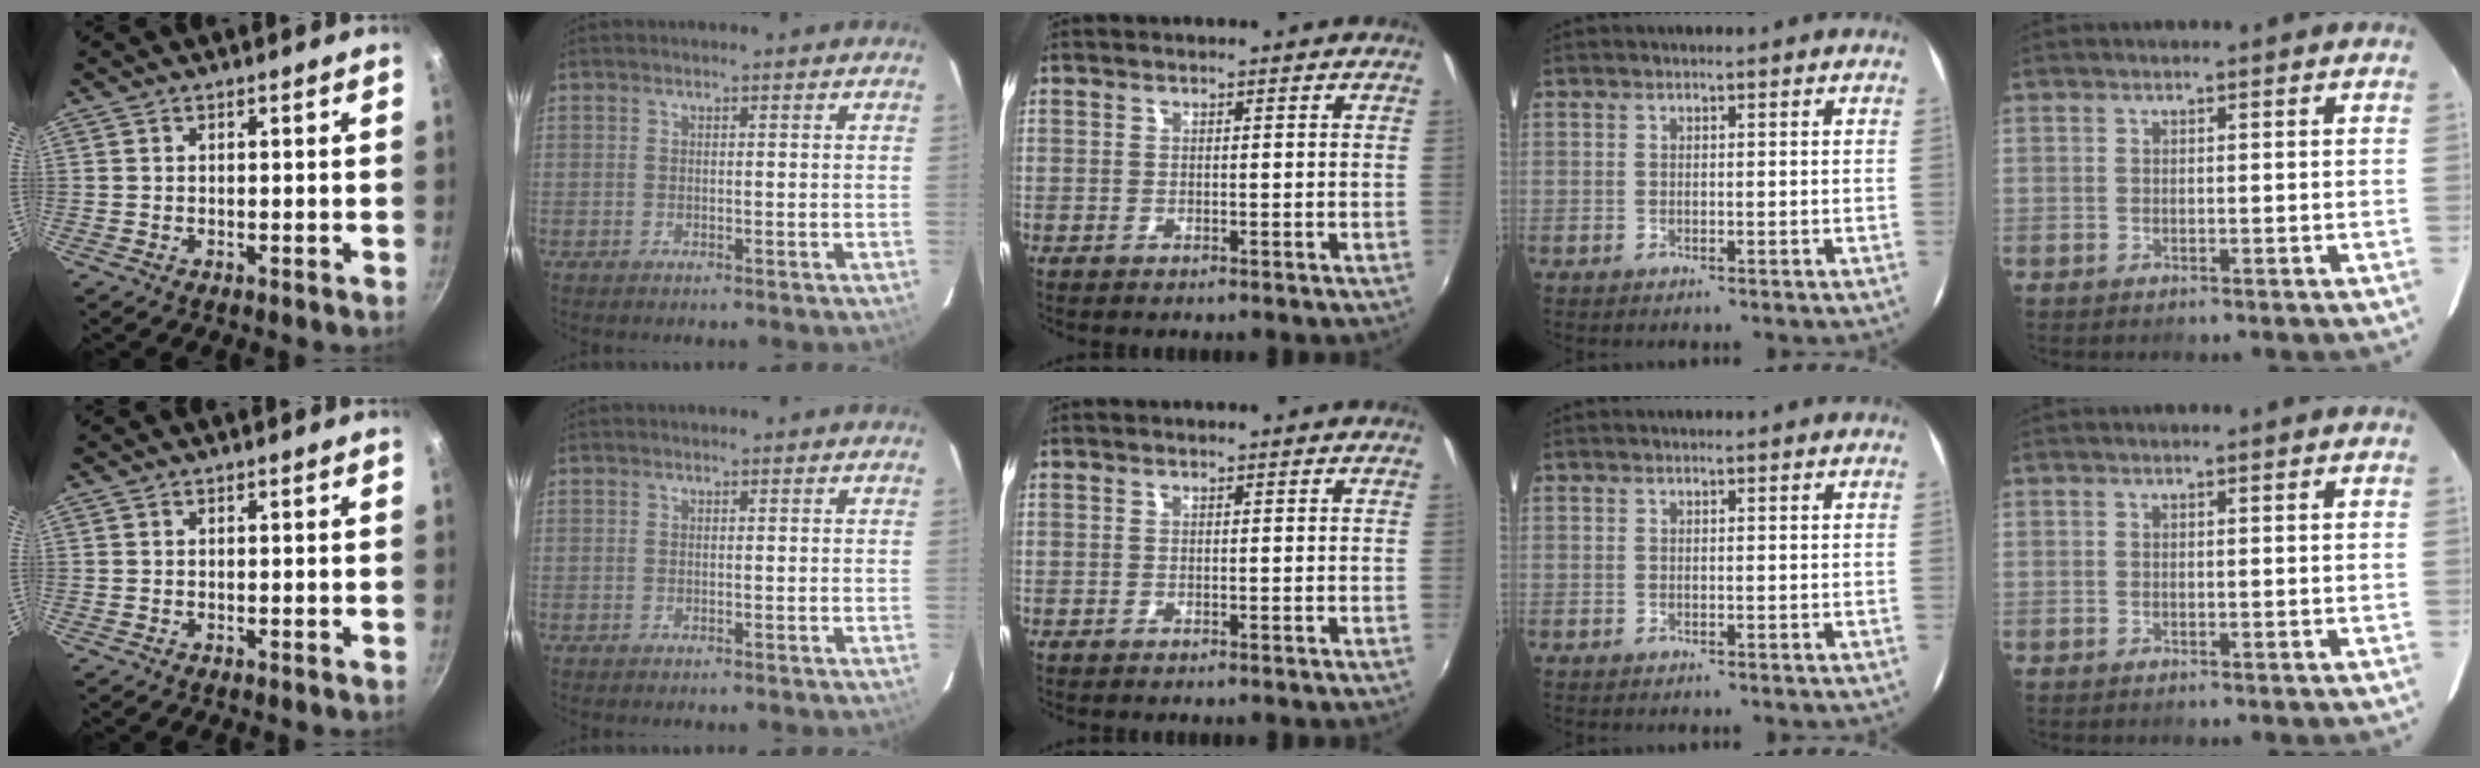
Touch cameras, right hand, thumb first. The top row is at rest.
{}